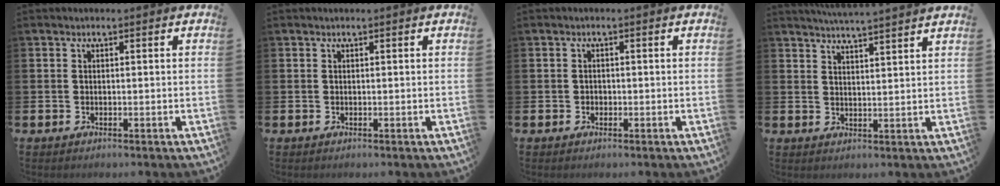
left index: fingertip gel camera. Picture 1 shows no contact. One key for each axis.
{"total": 0.0}
{"total": 0.7, "fx": -0.2, "fy": 0.7, "fz": 0.1, "tx": 0.001, "ty": 0.004, "tz": -0.007}
{"total": 4.5, "fx": 4.4, "fy": -0.9, "fz": 0.5, "tx": -0.025, "ty": -0.021, "tz": 0.081}